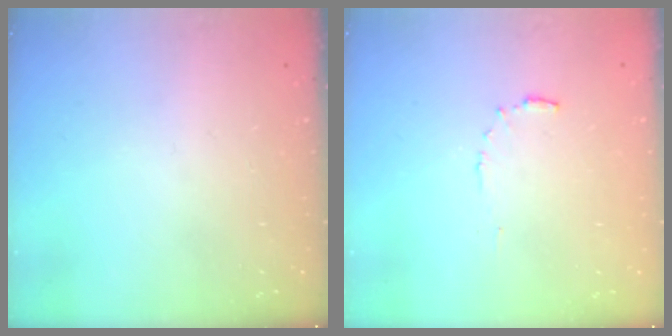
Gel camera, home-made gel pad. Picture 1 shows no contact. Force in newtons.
{"total": 5.1, "press": 5.1, "slide": 0.3}